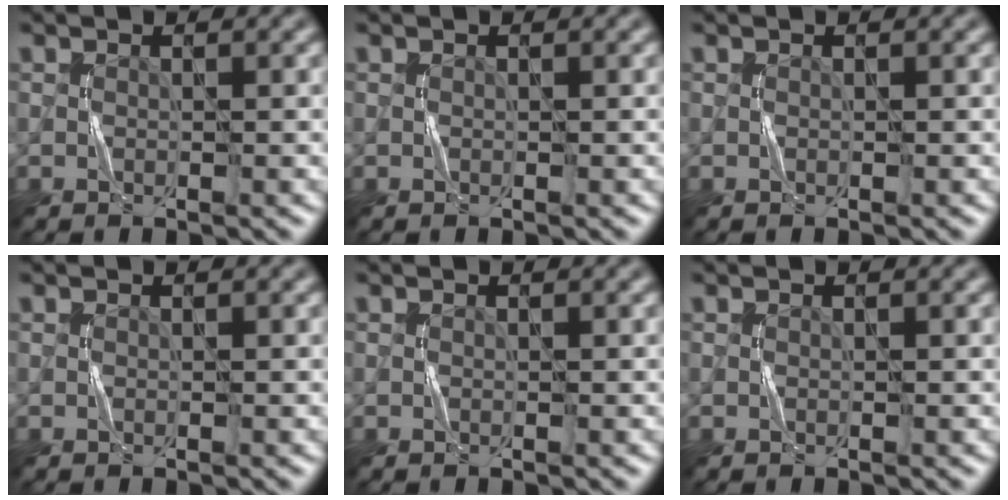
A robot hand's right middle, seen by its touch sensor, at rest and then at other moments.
{"total": 0.0}
{"total": 0.0}
{"total": 0.0}
{"total": 0.0}
{"total": 0.0}